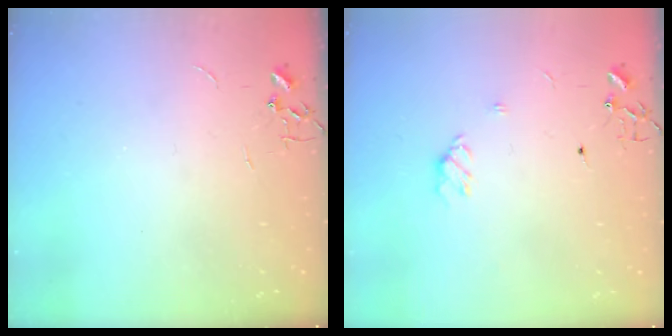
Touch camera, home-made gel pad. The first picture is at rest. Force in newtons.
{"total": 5.6, "press": 5.6, "slide": 0.7}